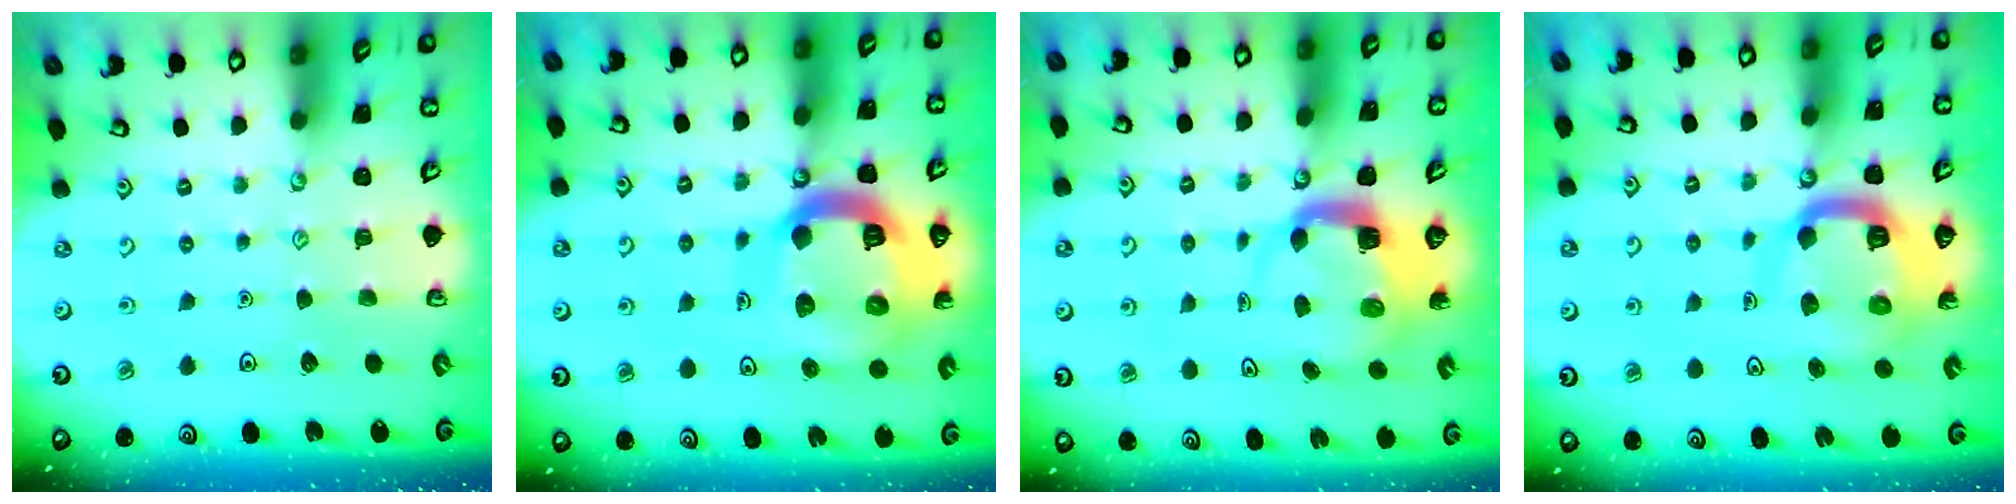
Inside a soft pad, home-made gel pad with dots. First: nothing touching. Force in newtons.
{"total": 22.0, "press": 21.8, "slide": 2.4}
{"total": 4.6, "press": 4.6, "slide": 0.5}
{"total": 13.4, "press": 13.3, "slide": 1.6}